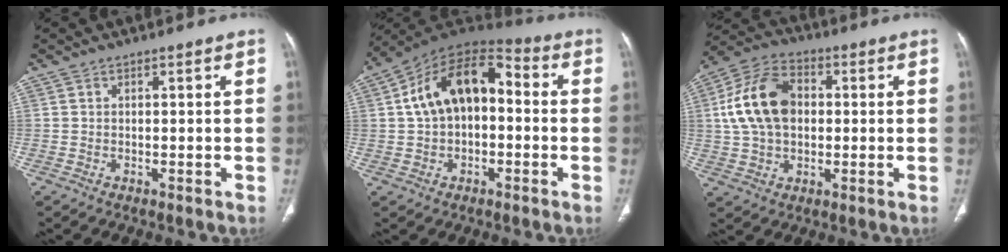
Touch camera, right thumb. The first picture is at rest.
{"total": 15.7, "force": [1.1, 9.7, 12.3], "torque": [-0.181, 0.048, 0.004]}
{"total": 14.4, "force": [1.5, 9.8, 10.5], "torque": [-0.186, 0.021, 0.021]}